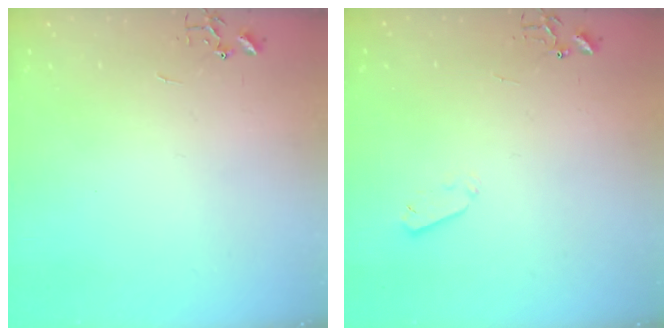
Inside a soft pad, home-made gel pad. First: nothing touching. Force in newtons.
{"total": 4.1, "press": 4.0, "slide": 0.8}